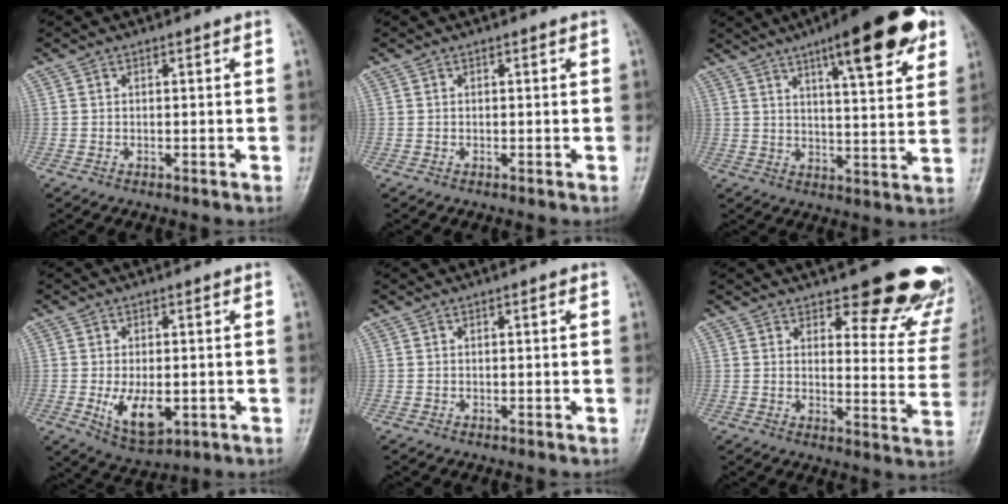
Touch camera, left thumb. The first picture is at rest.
{"total": 0.0}
{"total": 17.9, "force": [10.0, 4.4, 14.2], "torque": [-0.172, -0.031, 0.139]}
{"total": 8.2, "force": [-1.6, 4.4, 6.7], "torque": [-0.104, -0.015, -0.016]}
{"total": 0.7, "force": [0.3, 0.2, 0.6], "torque": [-0.011, 0.001, 0.002]}
{"total": 18.3, "force": [15.1, 6.4, 8.2], "torque": [-0.038, -0.103, 0.165]}